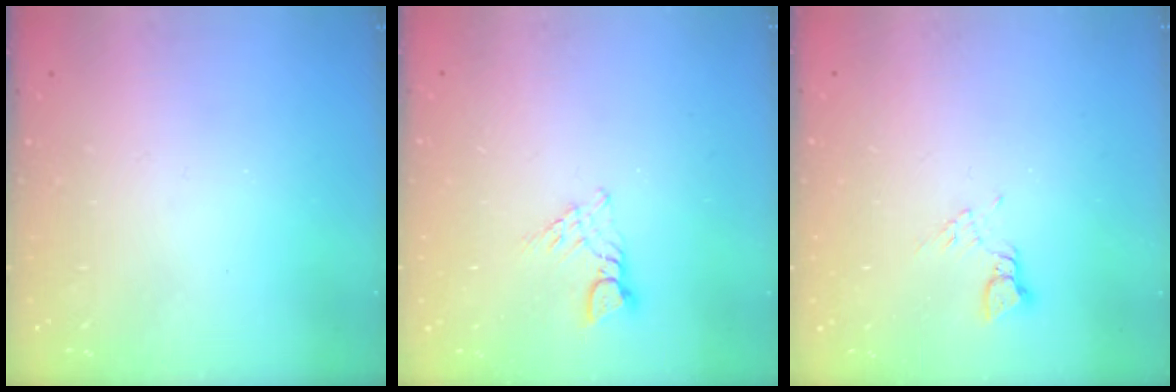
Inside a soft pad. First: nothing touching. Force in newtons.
{"total": 3.6, "press": 3.6, "slide": 0.3}
{"total": 3.0, "press": 2.9, "slide": 0.4}